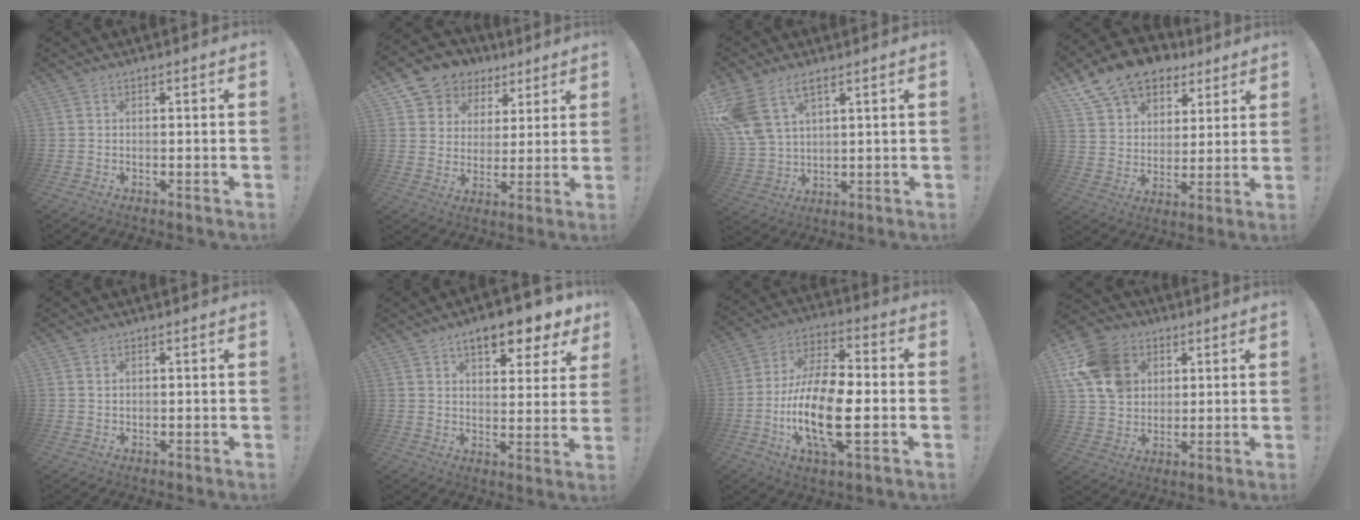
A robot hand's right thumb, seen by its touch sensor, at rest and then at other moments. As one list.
[{"total": 8.5, "force": [4.6, 7.0, 1.4], "torque": [-0.029, -0.037, 0.095]}, {"total": 10.1, "force": [6.3, 5.3, 5.7], "torque": [-0.132, -0.024, 0.126]}, {"total": 14.9, "force": [10.6, 9.3, 4.8], "torque": [-0.092, -0.069, 0.202]}, {"total": 1.2, "force": [0.8, 0.6, 0.6], "torque": [-0.004, -0.004, 0.014]}, {"total": 10.5, "force": [7.0, 3.6, 6.9], "torque": [-0.093, -0.044, 0.117]}, {"total": 19.6, "force": [-4.7, 8.3, 17.1], "torque": [-0.344, 0.010, -0.077]}, {"total": 16.9, "force": [6.3, 13.3, 8.4], "torque": [-0.152, -0.023, 0.124]}]